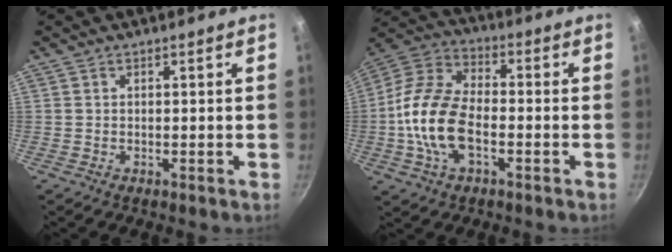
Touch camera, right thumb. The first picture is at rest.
{"total": 15.6, "force": [-3.1, 8.6, 12.6], "torque": [-0.235, 0.035, -0.077]}